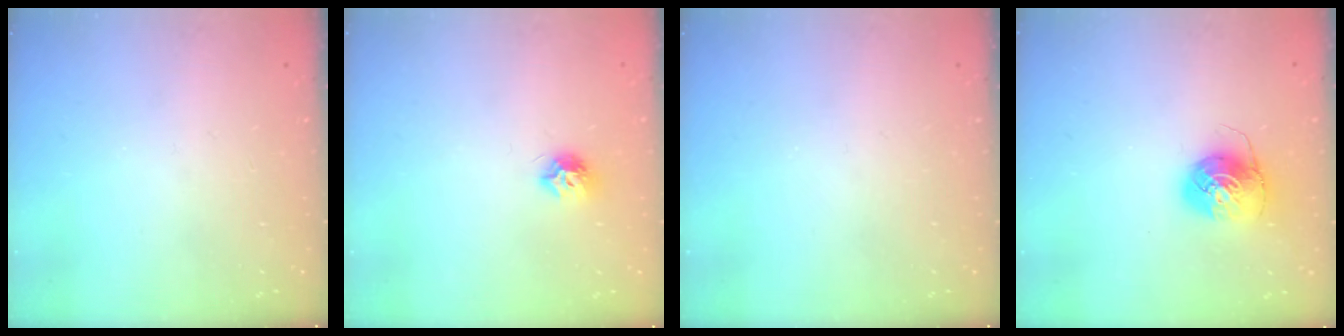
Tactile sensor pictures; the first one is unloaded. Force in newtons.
{"total": 7.1, "press": 7.1, "slide": 0.2}
{"total": 0.0}
{"total": 8.8, "press": 8.8, "slide": 0.3}